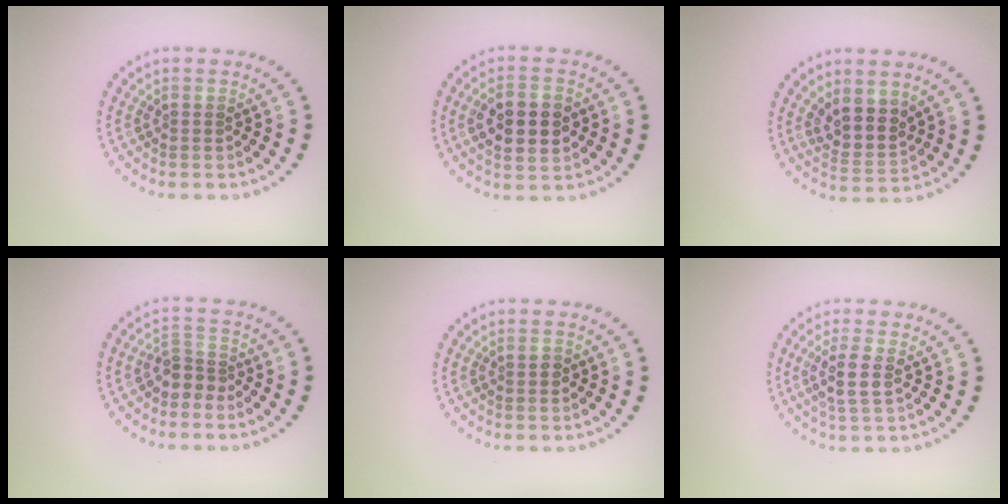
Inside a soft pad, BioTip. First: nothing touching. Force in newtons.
{"total": 5.0, "press": 5.0, "slide": 0.3}
{"total": 3.3, "press": 2.8, "slide": 1.7}
{"total": 2.2, "press": 1.7, "slide": 1.4}
{"total": 0.7, "press": 0.7, "slide": 0.0}
{"total": 2.5, "press": 2.1, "slide": 1.2}